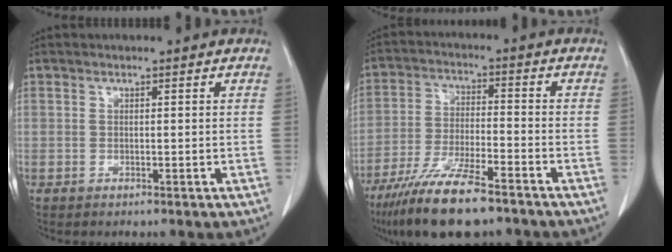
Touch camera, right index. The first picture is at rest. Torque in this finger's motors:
{"motor_torque": [0.64, -0.64, 0.76, 0.21]}